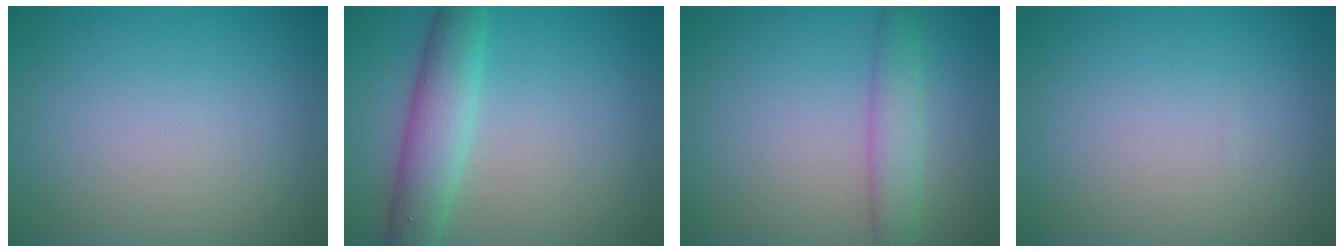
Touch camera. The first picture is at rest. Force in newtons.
{"total": 4.7, "press": 4.7, "slide": 0.3}
{"total": 2.9, "press": 2.9, "slide": 0.1}
{"total": 0.0}